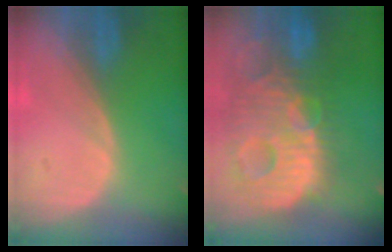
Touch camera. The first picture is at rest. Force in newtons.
{"total": 14.2, "press": 12.3, "slide": 7.2}